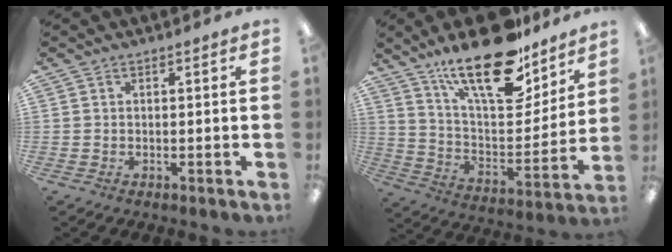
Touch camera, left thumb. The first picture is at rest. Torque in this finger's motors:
{"motor_torque": [1.95, 1.11, 1.48, -1.29, 0.37]}